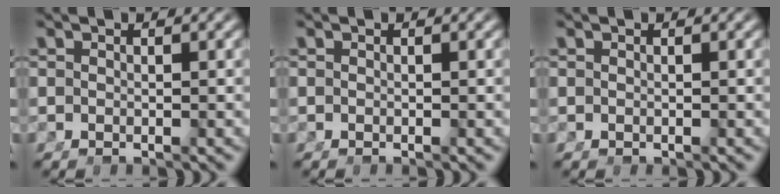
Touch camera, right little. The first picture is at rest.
{"total": 0.0}
{"total": 0.0}